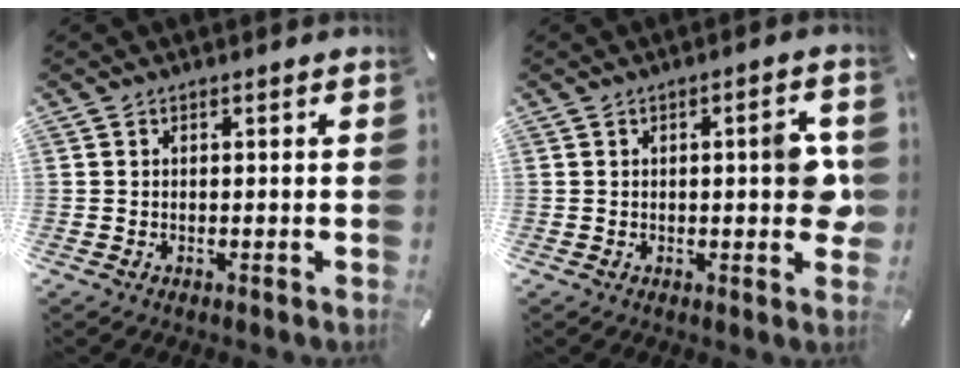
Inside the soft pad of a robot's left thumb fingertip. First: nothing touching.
{"total": 7.0, "force": [0.3, 2.5, 6.6], "torque": [-0.075, -0.006, -0.002]}